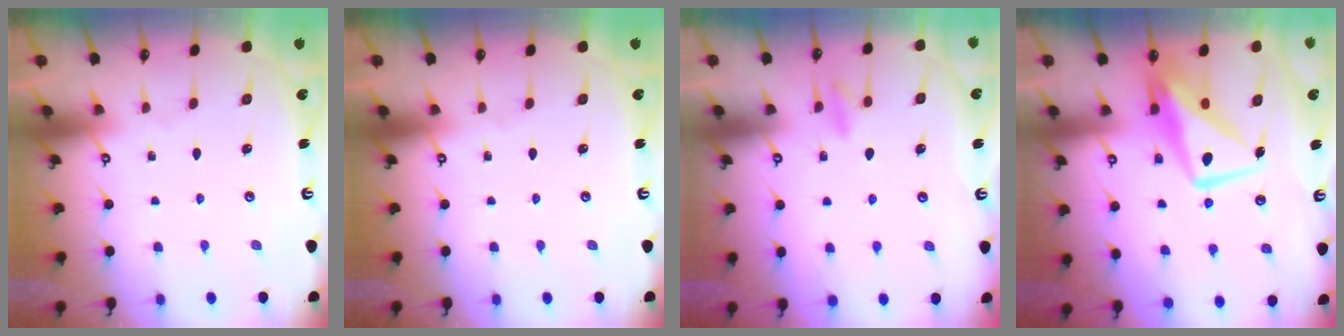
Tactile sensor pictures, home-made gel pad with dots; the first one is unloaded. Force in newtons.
{"total": 0.0}
{"total": 6.8, "press": 6.7, "slide": 1.0}
{"total": 9.8, "press": 9.7, "slide": 1.3}